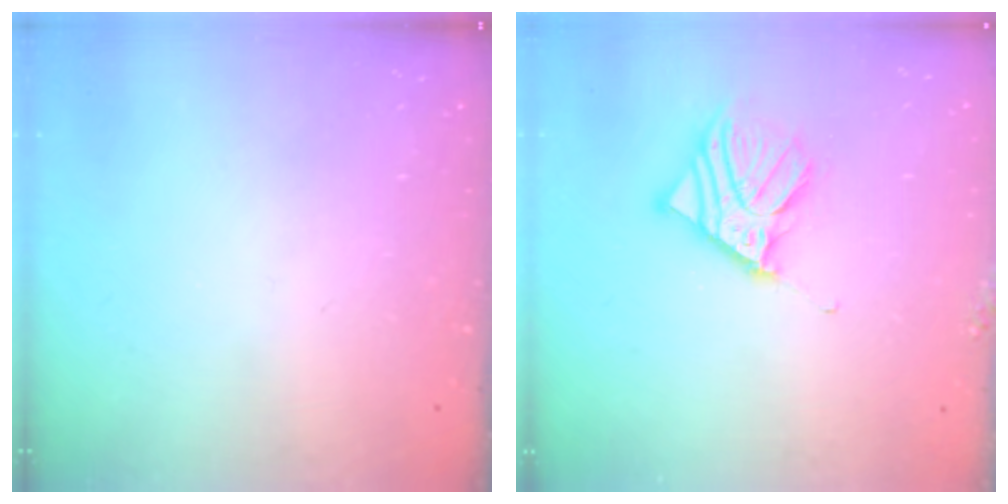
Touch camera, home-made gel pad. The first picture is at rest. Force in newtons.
{"total": 11.1, "press": 10.9, "slide": 2.2}